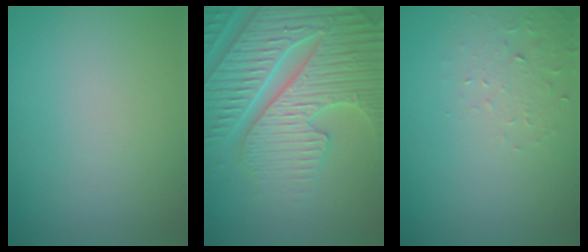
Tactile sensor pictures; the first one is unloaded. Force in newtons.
{"total": 7.4, "press": 7.2, "slide": 1.7}
{"total": 1.9, "press": 1.8, "slide": 0.4}